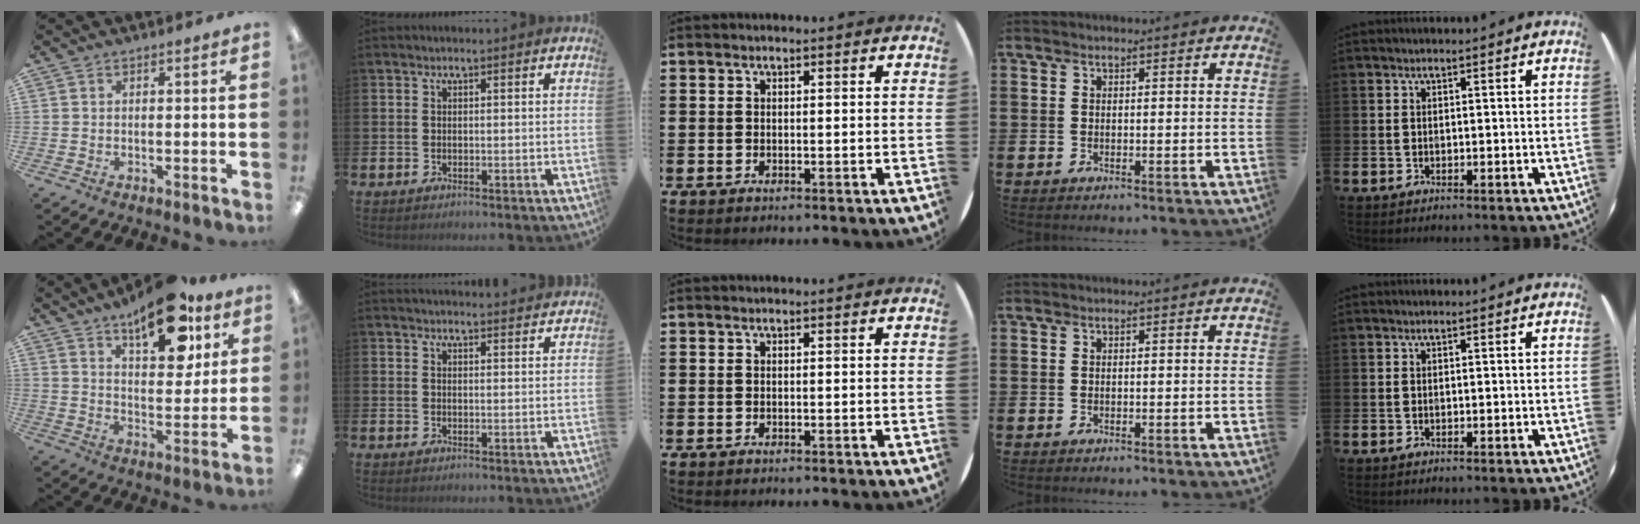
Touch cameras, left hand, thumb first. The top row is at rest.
{"thumb": {"total": 16.1, "force": [10.9, 6.8, 9.6], "torque": [-0.132, -0.054, 0.182]}, "index": {"total": 2.4, "force": [2.4, 0.2, 0.0], "torque": [0.004, -0.016, 0.042]}}